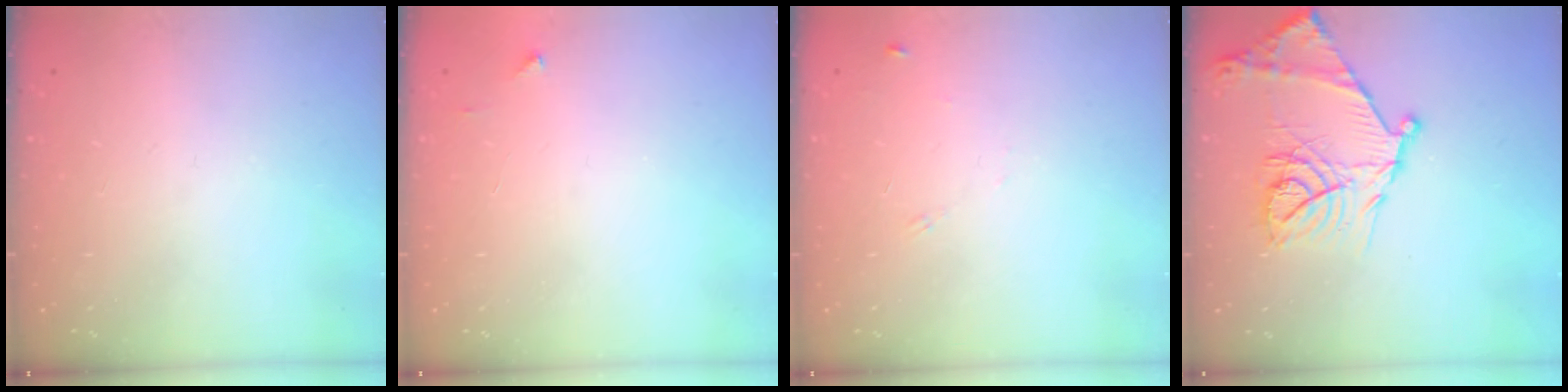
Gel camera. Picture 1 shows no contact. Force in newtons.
{"total": 2.0, "press": 2.0, "slide": 0.2}
{"total": 5.7, "press": 5.6, "slide": 0.7}
{"total": 18.7, "press": 18.6, "slide": 1.4}